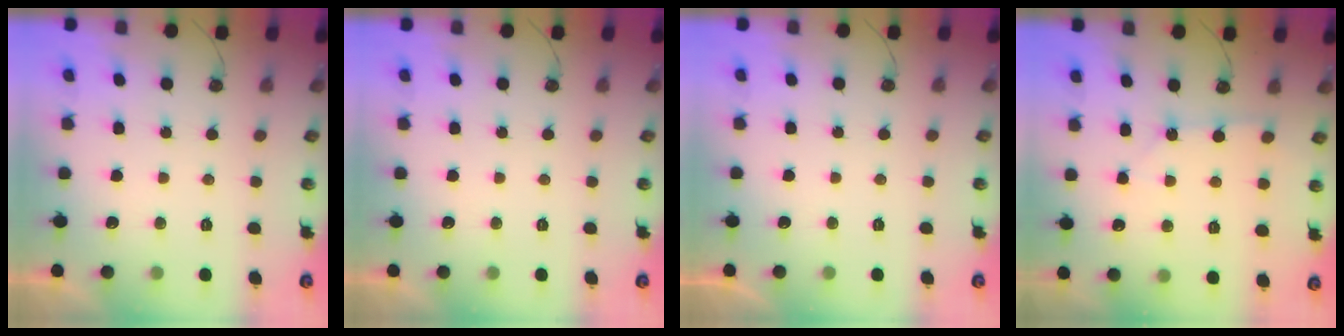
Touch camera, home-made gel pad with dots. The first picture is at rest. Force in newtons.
{"total": 0.0}
{"total": 0.0}
{"total": 3.3, "press": 3.3, "slide": 0.4}